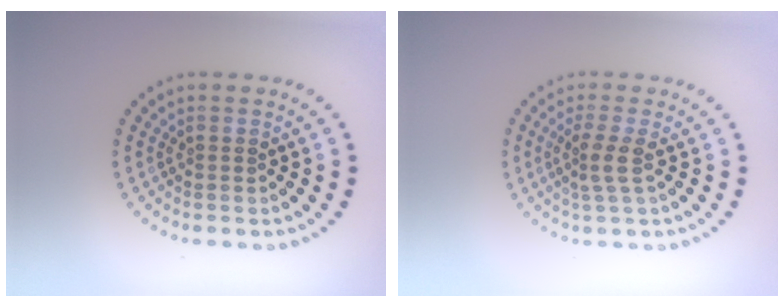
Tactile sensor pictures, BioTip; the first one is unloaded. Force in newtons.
{"total": 2.2, "press": 1.7, "slide": 1.4}